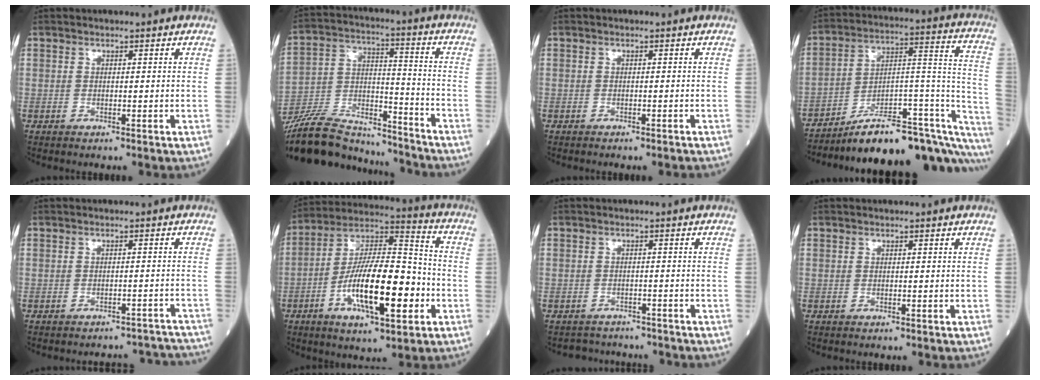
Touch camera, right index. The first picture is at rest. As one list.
[{"total": 20.3, "force": [-18.7, 4.9, 6.3], "torque": [-0.150, 0.008, -0.316]}, {"total": 1.4, "force": [-1.2, 0.3, 0.5], "torque": [-0.008, -0.002, -0.016]}, {"total": 24.2, "force": [-19.8, 4.9, 12.9], "torque": [-0.095, 0.044, -0.288]}, {"total": 11.2, "force": [-10.8, 2.7, 1.1], "torque": [-0.004, 0.017, -0.108]}, {"total": 18.2, "force": [-5.0, 4.9, 16.8], "torque": [-0.308, 0.005, -0.086]}, {"total": 4.5, "force": [-4.0, 2.0, -0.6], "torque": [0.009, 0.012, -0.058]}, {"total": 0.0}]